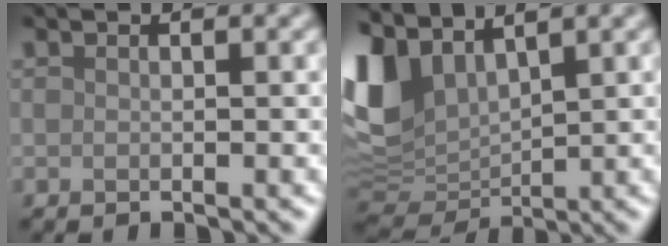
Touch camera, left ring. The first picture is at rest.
{"total": 7.4, "force": [3.6, 4.2, 4.8], "torque": [-0.126, 0.001, 0.073]}